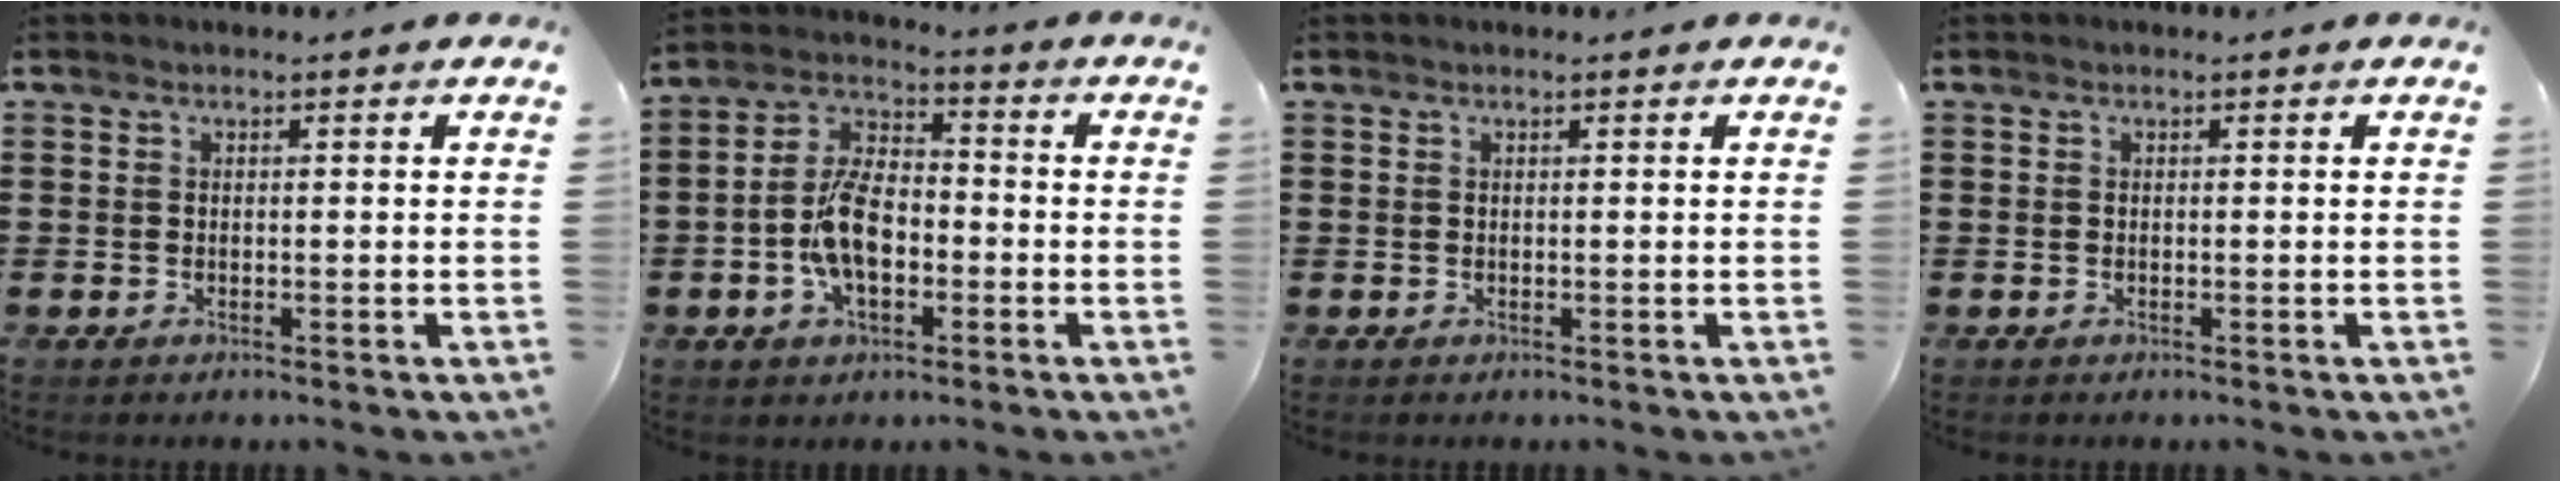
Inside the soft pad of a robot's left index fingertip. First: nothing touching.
{"total": 8.7, "force": [-2.5, 4.8, 6.9], "torque": [-0.159, 0.007, -0.054]}
{"total": 0.0}
{"total": 0.0}